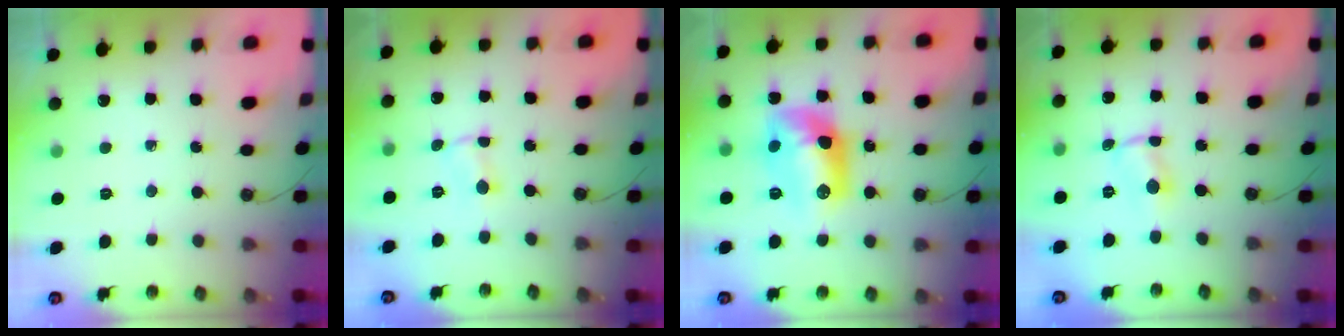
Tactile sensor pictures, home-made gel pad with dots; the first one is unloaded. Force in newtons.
{"total": 0.8, "press": 0.8, "slide": 0.1}
{"total": 13.0, "press": 12.9, "slide": 0.9}
{"total": 0.7, "press": 0.7, "slide": 0.1}